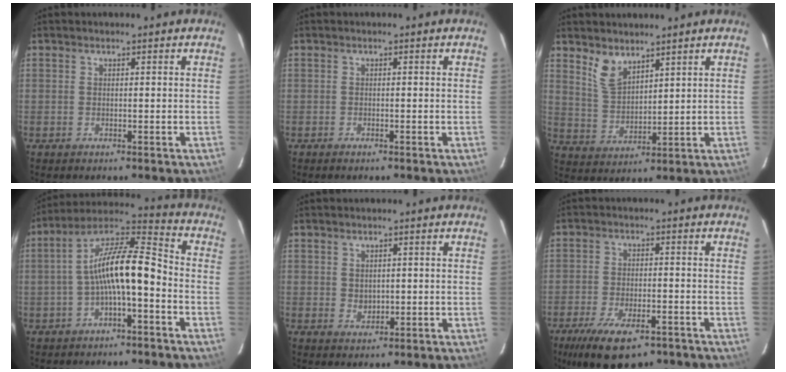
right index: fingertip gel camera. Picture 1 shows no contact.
{"total": 0.8, "force": [-0.6, 0.3, 0.4], "torque": [-0.006, -0.002, -0.013]}
{"total": 6.1, "force": [4.5, 2.7, 3.1], "torque": [-0.057, -0.001, 0.097]}
{"total": 11.9, "force": [-3.1, 3.3, 11.0], "torque": [-0.205, 0.028, -0.056]}
{"total": 2.4, "force": [0.3, 2.1, 1.3], "torque": [-0.019, 0.002, 0.008]}
{"total": 13.5, "force": [-8.9, 5.5, 8.6], "torque": [-0.181, -0.030, -0.142]}